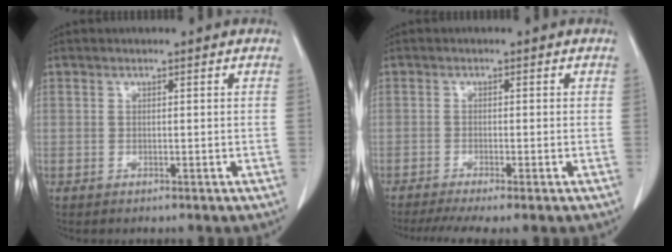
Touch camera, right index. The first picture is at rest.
{"total": 5.7, "force": [-4.1, 0.2, 3.9], "torque": [-0.062, -0.011, -0.069]}